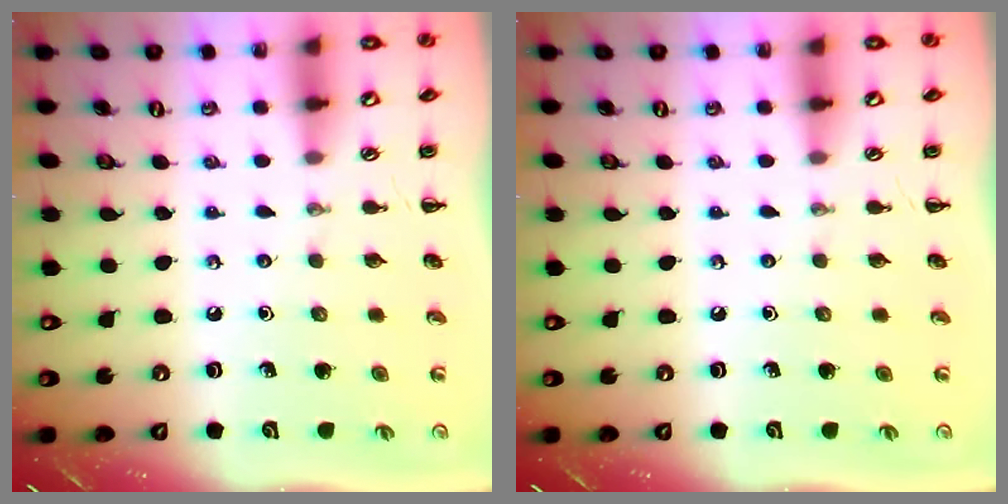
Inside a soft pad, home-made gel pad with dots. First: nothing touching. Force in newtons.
{"total": 0.0}